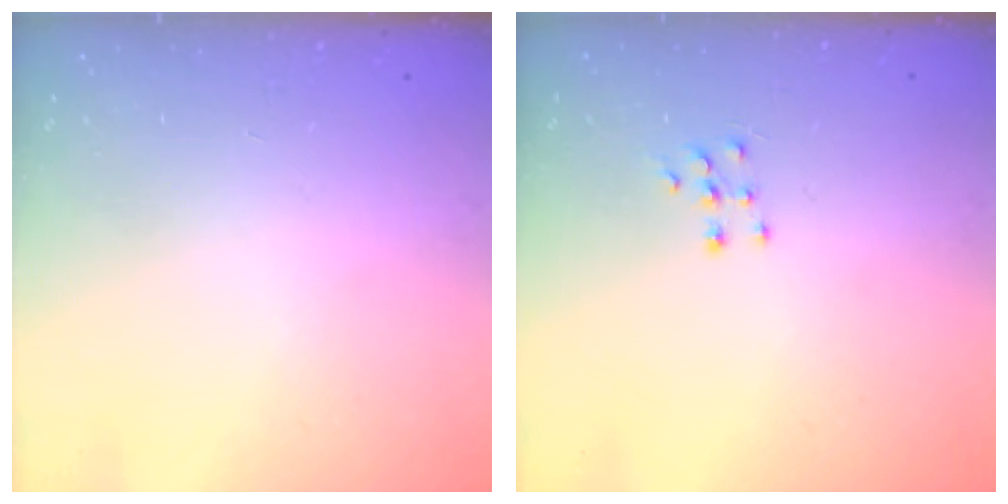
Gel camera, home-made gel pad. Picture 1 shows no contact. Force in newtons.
{"total": 6.0, "press": 6.0, "slide": 0.4}